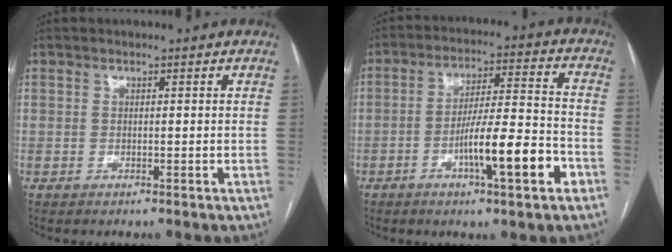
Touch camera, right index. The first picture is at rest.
{"total": 12.4, "force": [-5.1, 0.9, 11.2], "torque": [-0.182, 0.005, -0.080]}